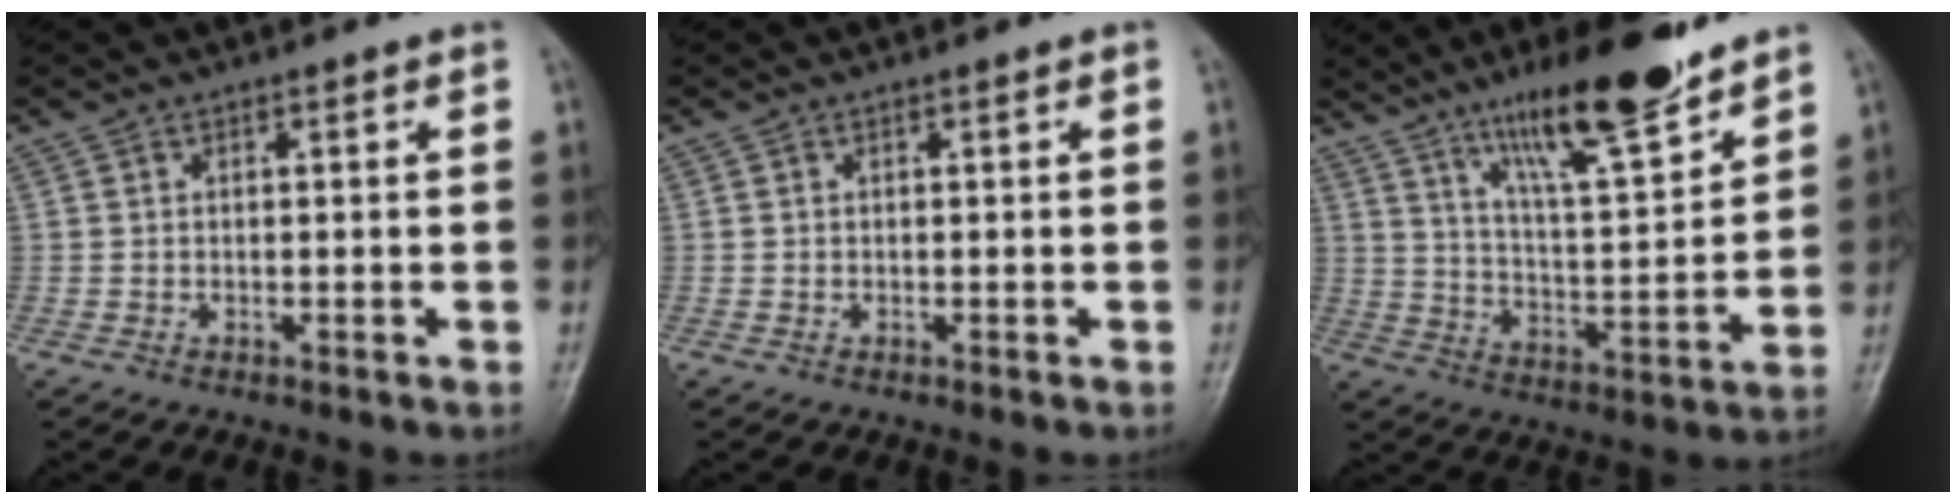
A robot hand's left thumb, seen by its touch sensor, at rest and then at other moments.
{"total": 0.0}
{"total": 16.2, "force": [11.6, 3.0, 10.9], "torque": [-0.164, -0.069, 0.200]}